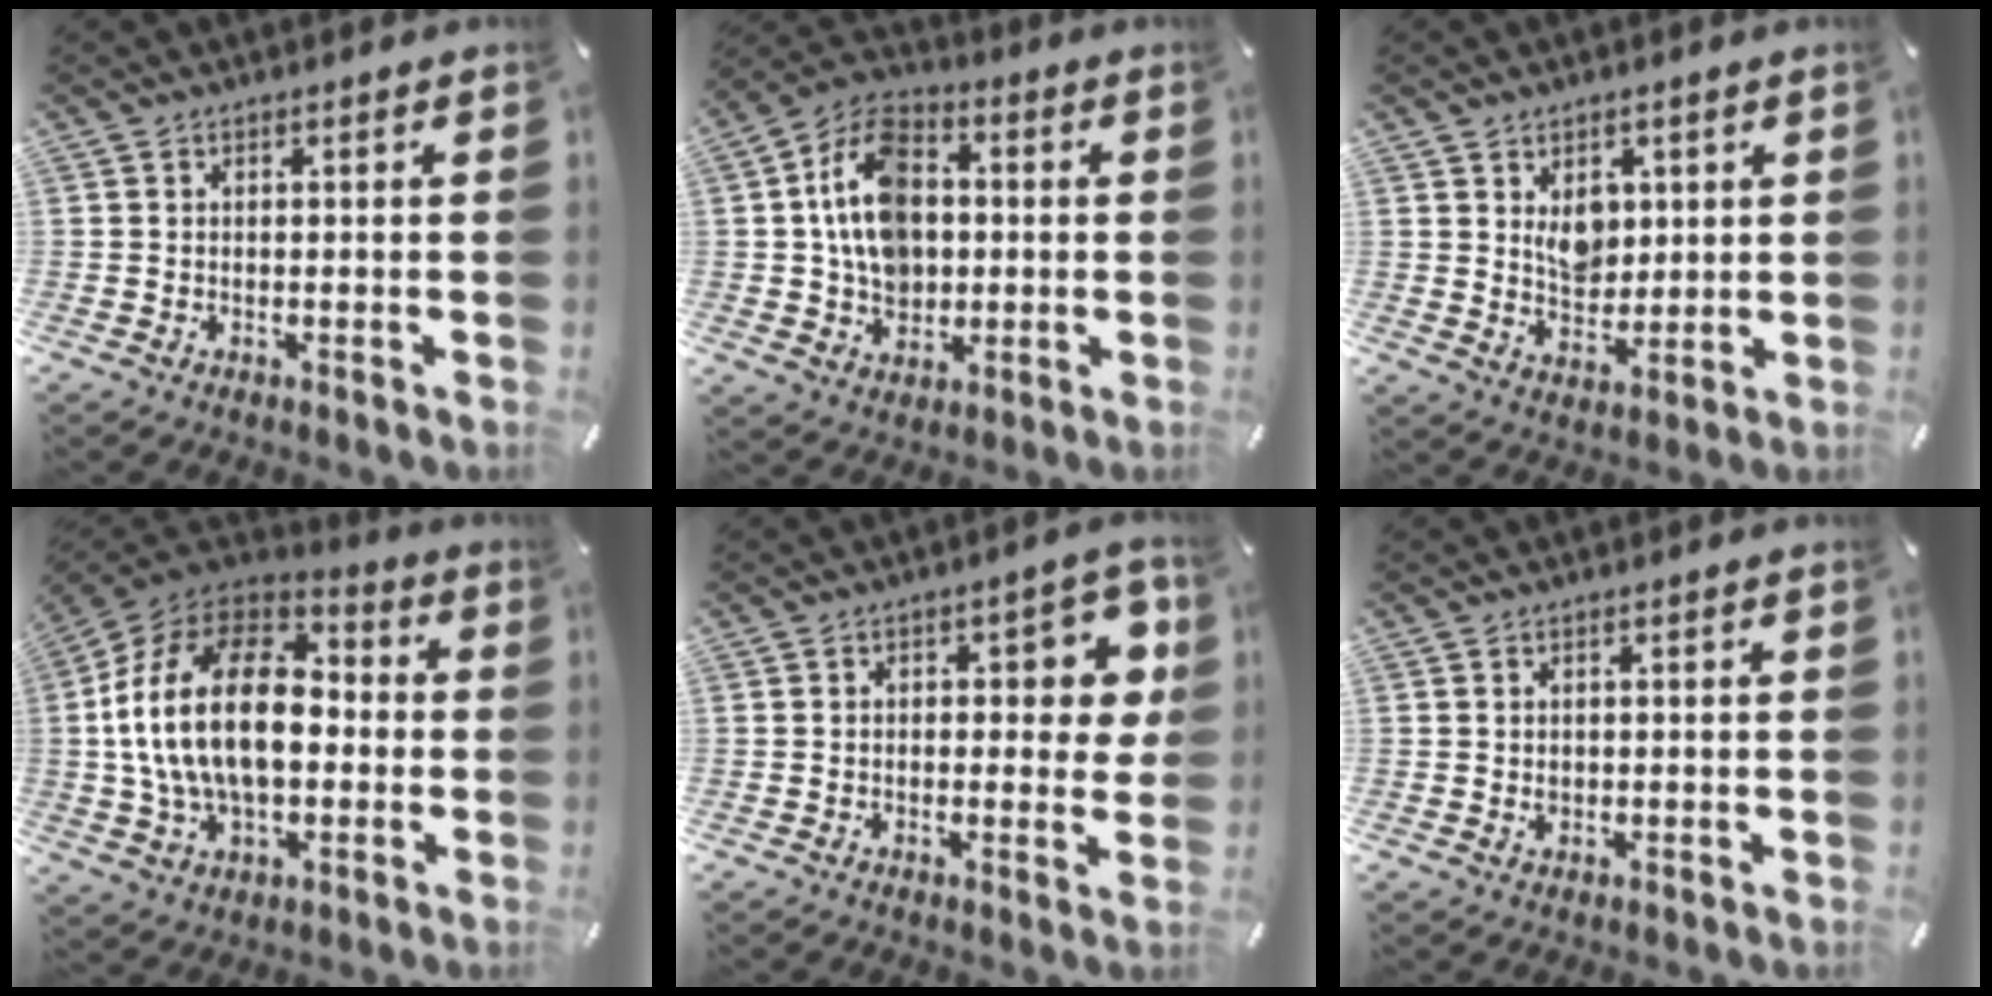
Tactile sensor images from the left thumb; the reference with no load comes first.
{"total": 13.9, "force": [0.4, 11.1, 8.3], "torque": [-0.171, 0.016, 0.007]}
{"total": 7.0, "force": [2.8, 5.6, 3.1], "torque": [-0.044, -0.008, 0.050]}
{"total": 24.3, "force": [-0.3, 15.6, 18.6], "torque": [-0.371, 0.023, -0.004]}
{"total": 8.8, "force": [1.5, 4.2, 7.7], "torque": [-0.087, -0.007, 0.018]}
{"total": 1.2, "force": [0.1, 1.0, 0.6], "torque": [-0.006, 0.000, 0.000]}